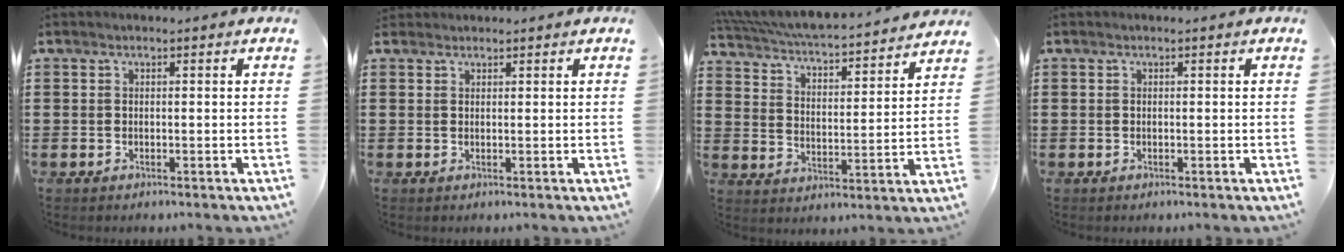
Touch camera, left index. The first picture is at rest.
{"total": 1.0, "force": [0.9, 0.4, 0.0], "torque": [-0.003, 0.001, 0.018]}
{"total": 5.0, "force": [4.8, -0.2, 1.5], "torque": [-0.053, -0.041, 0.074]}
{"total": 0.0}